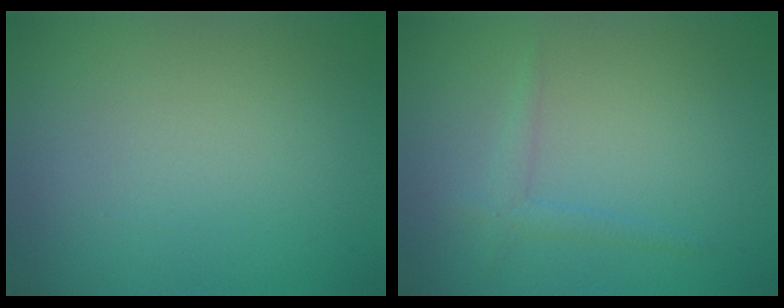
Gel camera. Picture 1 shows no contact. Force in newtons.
{"total": 1.2, "press": 1.2, "slide": 0.1}